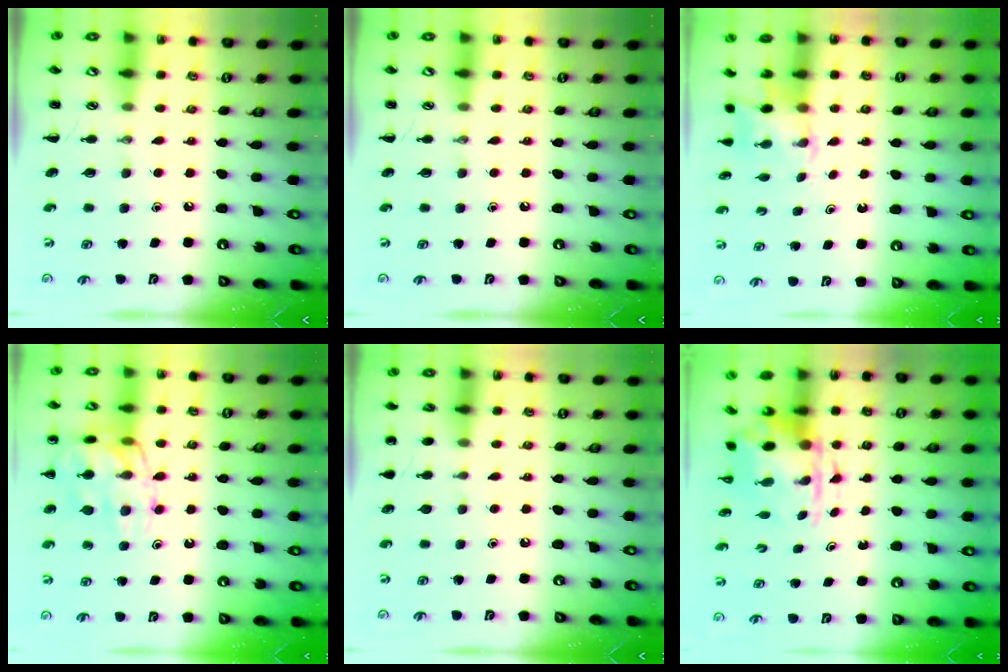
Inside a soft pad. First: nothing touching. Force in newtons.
{"total": 0.0}
{"total": 2.6, "press": 2.5, "slide": 0.6}
{"total": 15.8, "press": 15.8, "slide": 1.1}
{"total": 1.1, "press": 1.0, "slide": 0.2}
{"total": 3.7, "press": 3.6, "slide": 0.9}